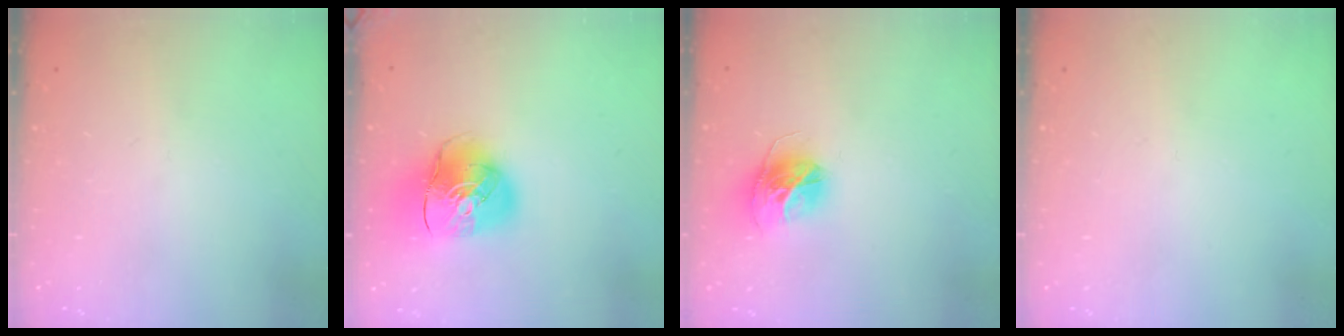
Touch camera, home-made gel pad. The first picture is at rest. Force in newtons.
{"total": 12.8, "press": 12.7, "slide": 2.0}
{"total": 12.0, "press": 12.0, "slide": 1.2}
{"total": 0.0}